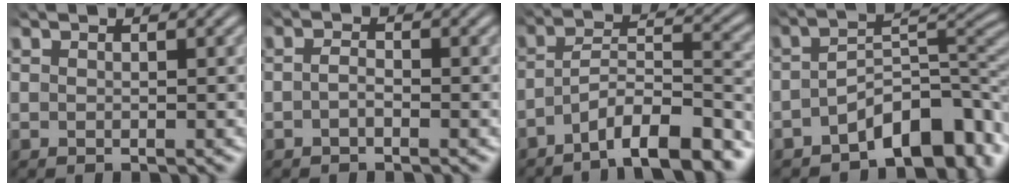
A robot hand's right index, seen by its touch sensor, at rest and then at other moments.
{"total": 1.2, "force": [-0.9, 0.5, 0.8], "torque": [-0.018, -0.008, -0.013]}
{"total": 8.3, "force": [-5.6, 3.3, 5.1], "torque": [-0.071, -0.013, -0.086]}
{"total": 7.9, "force": [-3.9, 3.8, 5.8], "torque": [-0.071, -0.018, -0.057]}